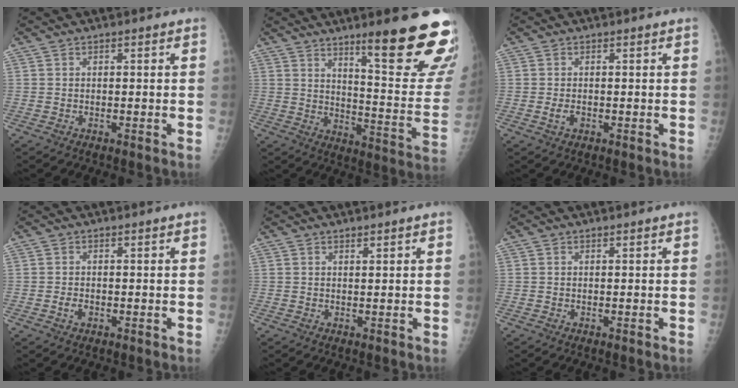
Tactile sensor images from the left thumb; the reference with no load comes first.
{"total": 22.2, "force": [13.4, 3.4, 17.4], "torque": [-0.201, -0.086, 0.197]}
{"total": 1.6, "force": [-0.3, 1.0, 1.2], "torque": [-0.023, 0.000, -0.004]}
{"total": 1.4, "force": [-0.4, 0.9, 0.9], "torque": [-0.016, 0.001, -0.006]}
{"total": 0.7, "force": [0.6, 0.0, 0.4], "torque": [-0.005, -0.005, 0.011]}
{"total": 0.0}